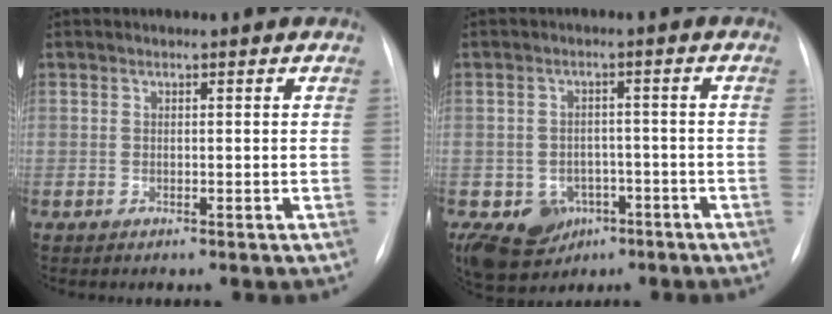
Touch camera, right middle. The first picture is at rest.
{"total": 10.2, "force": [-4.7, 8.4, 3.5], "torque": [-0.078, 0.012, -0.059]}